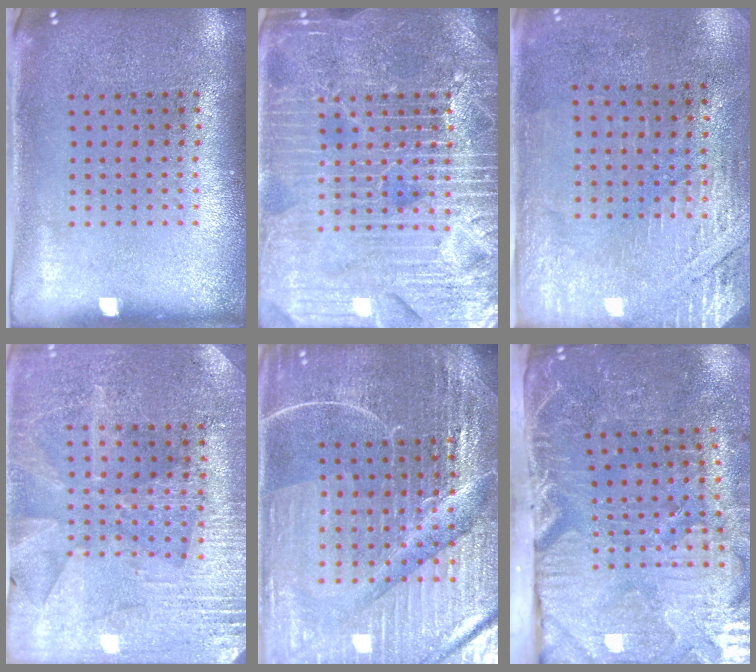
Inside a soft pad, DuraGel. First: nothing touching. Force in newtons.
{"total": 7.0, "press": 7.0, "slide": 0.8}
{"total": 2.8, "press": 2.4, "slide": 1.4}
{"total": 2.9, "press": 2.8, "slide": 0.5}
{"total": 5.5, "press": 5.1, "slide": 2.1}
{"total": 4.4, "press": 3.9, "slide": 1.9}